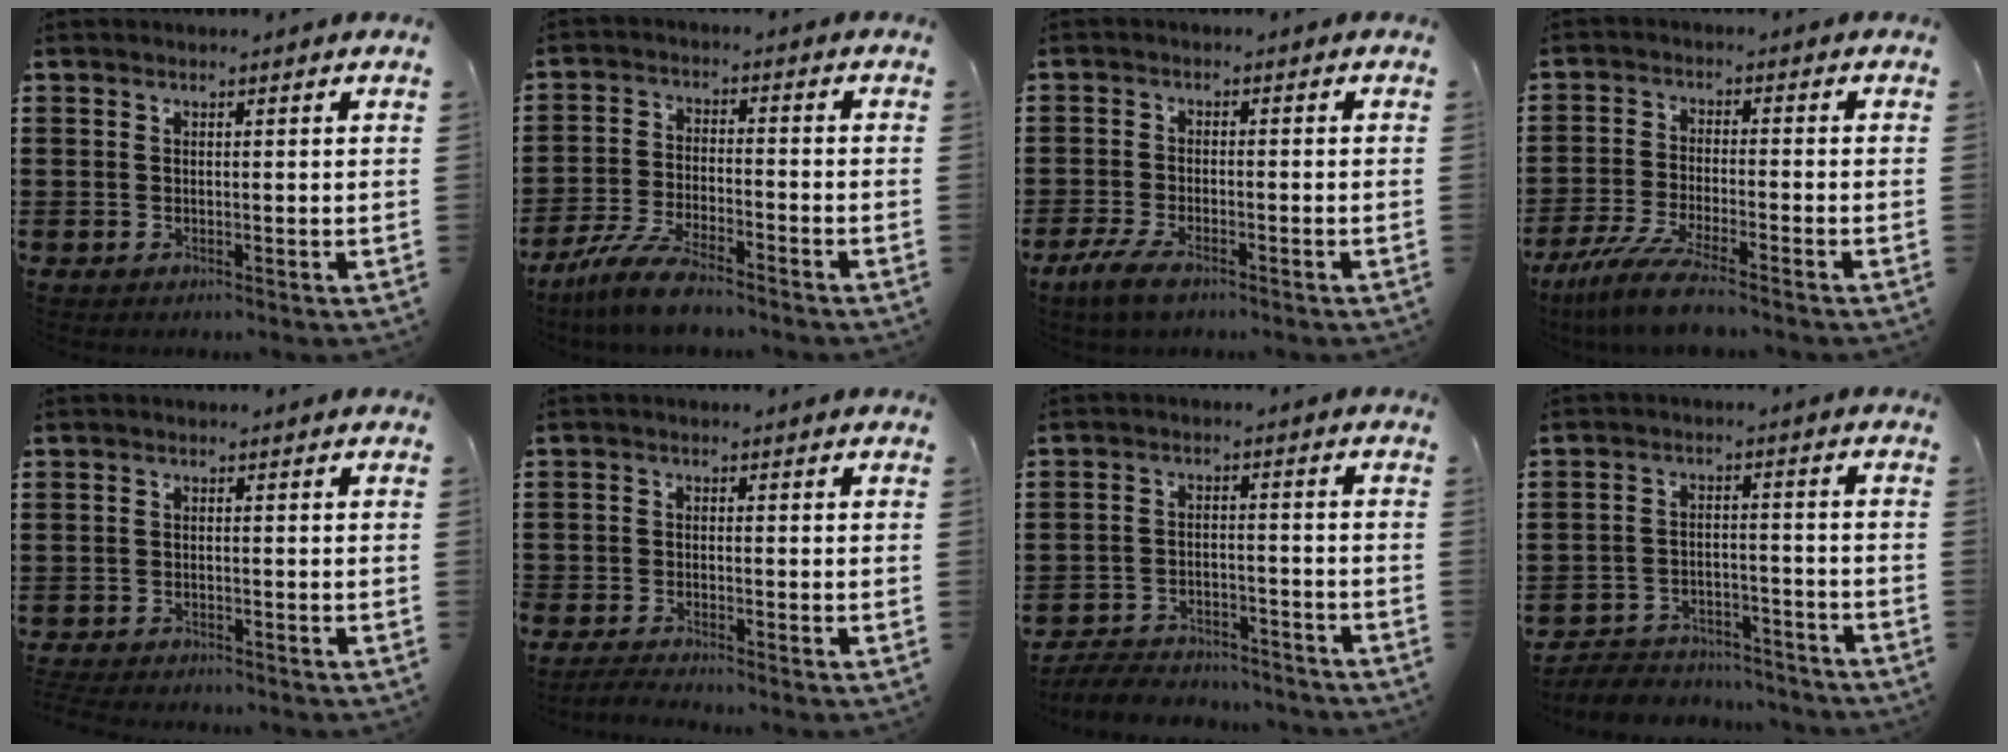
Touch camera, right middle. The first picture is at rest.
{"total": 6.8, "force": [-5.8, 0.7, 3.5], "torque": [-0.088, -0.009, -0.116]}
{"total": 3.9, "force": [-2.6, 1.2, 2.6], "torque": [-0.072, -0.004, -0.057]}
{"total": 6.9, "force": [-5.8, 0.0, 3.7], "torque": [-0.091, -0.018, -0.114]}
{"total": 1.9, "force": [-1.9, 0.1, 0.1], "torque": [-0.006, 0.000, -0.040]}
{"total": 2.3, "force": [-2.3, 0.0, 0.3], "torque": [-0.008, 0.001, -0.048]}
{"total": 5.3, "force": [-5.2, 0.8, 0.6], "torque": [-0.015, 0.010, -0.106]}
{"total": 4.6, "force": [-4.5, 1.0, 0.1], "torque": [-0.012, 0.008, -0.098]}